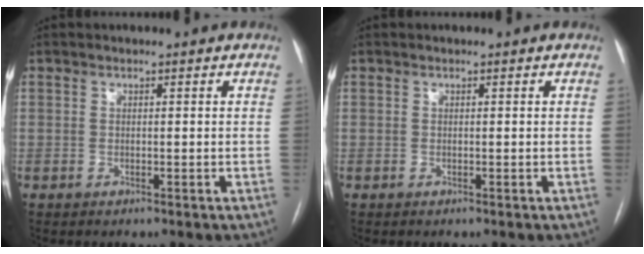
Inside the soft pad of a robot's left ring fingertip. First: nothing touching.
{"total": 0.0}